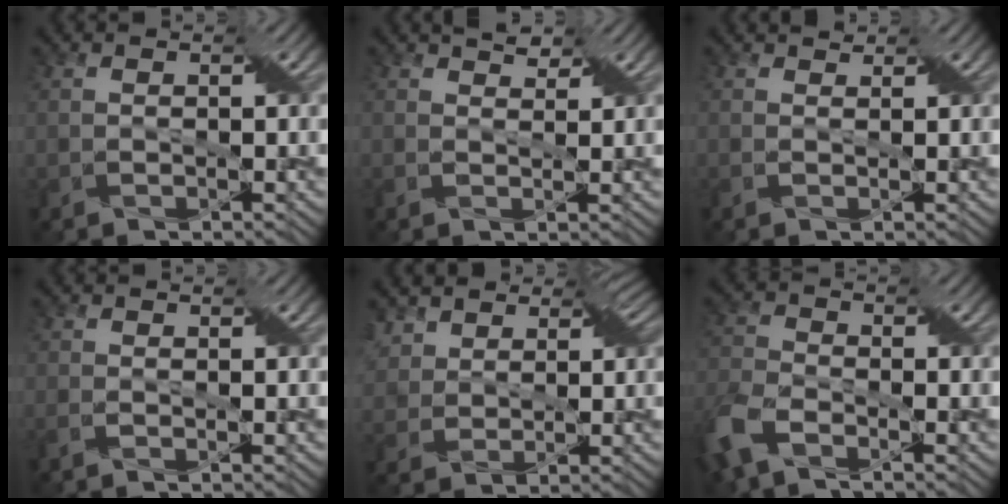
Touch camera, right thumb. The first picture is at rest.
{"total": 2.3, "force": [1.8, 0.9, 1.1], "torque": [-0.025, 0.002, 0.030]}
{"total": 1.3, "force": [0.9, 0.7, 0.6], "torque": [-0.018, 0.002, 0.015]}
{"total": 1.4, "force": [-0.7, 0.5, 1.0], "torque": [-0.028, 0.000, -0.016]}
{"total": 6.5, "force": [3.7, 4.4, 3.0], "torque": [-0.088, 0.012, 0.066]}
{"total": 7.1, "force": [-4.3, 3.4, 4.4], "torque": [-0.113, -0.012, -0.099]}